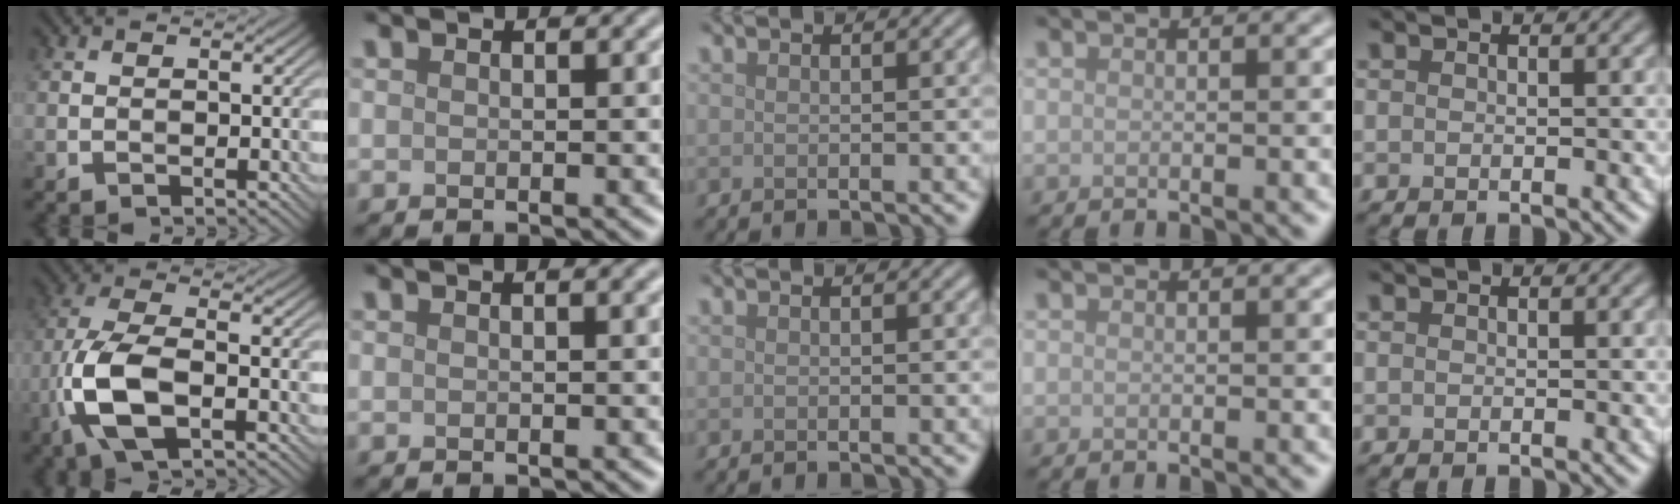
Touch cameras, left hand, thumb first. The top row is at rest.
{"thumb": {"total": 9.1, "force": [-3.1, 3.6, 7.8], "torque": [-0.178, 0.002, -0.070]}, "index": {"total": 0.9, "force": [0.4, 0.2, 0.8], "torque": [-0.009, 0.007, 0.005]}}